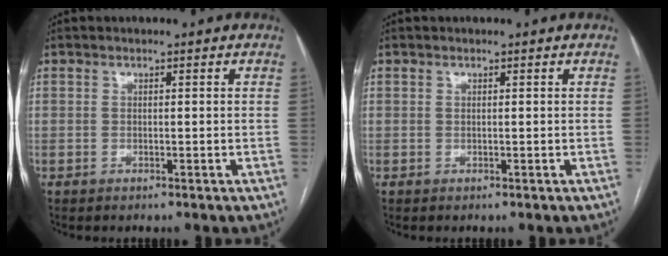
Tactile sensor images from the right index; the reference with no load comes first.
{"total": 0.0}